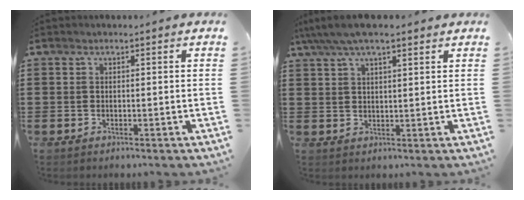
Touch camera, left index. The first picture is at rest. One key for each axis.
{"total": 4.9, "fx": 3.6, "fy": 1.2, "fz": 3.1, "tx": -0.068, "ty": 0.001, "tz": 0.065}